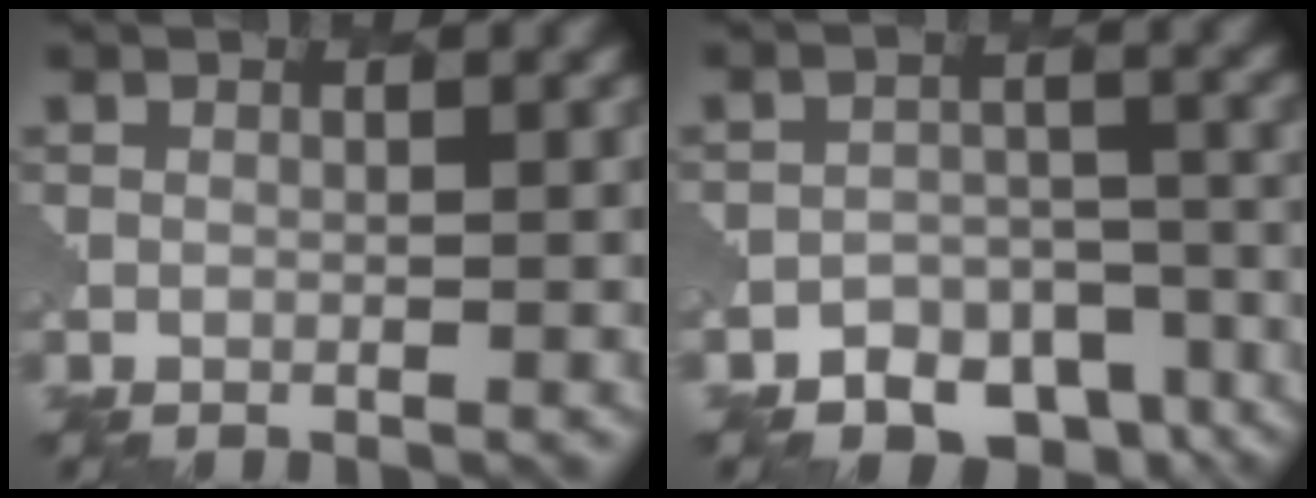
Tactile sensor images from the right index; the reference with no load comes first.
{"total": 8.0, "force": [-6.2, 4.7, 1.9], "torque": [-0.005, -0.005, -0.075]}